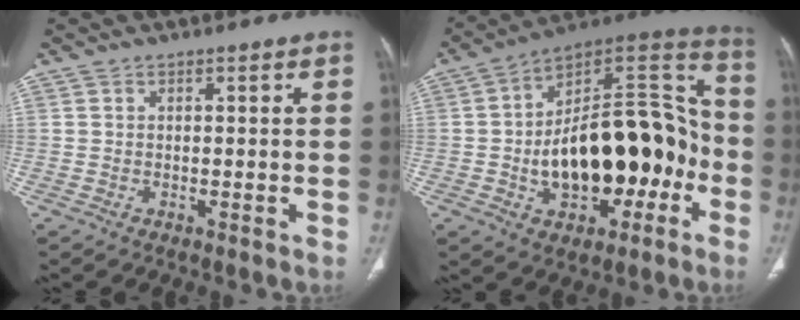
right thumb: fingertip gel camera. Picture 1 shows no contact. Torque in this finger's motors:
{"motor_torque": [2.50, 2.50, 1.38, -1.38, 0.19]}